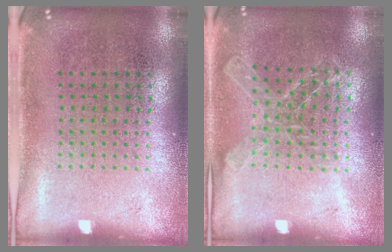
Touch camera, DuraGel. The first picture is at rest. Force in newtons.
{"total": 1.2, "press": 1.2, "slide": 0.1}